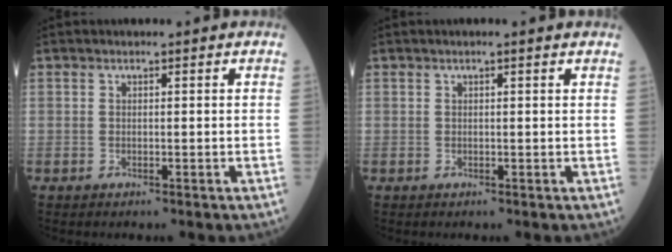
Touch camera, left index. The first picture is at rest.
{"total": 1.4, "force": [1.1, 0.2, 0.8], "torque": [-0.016, 0.014, 0.018]}